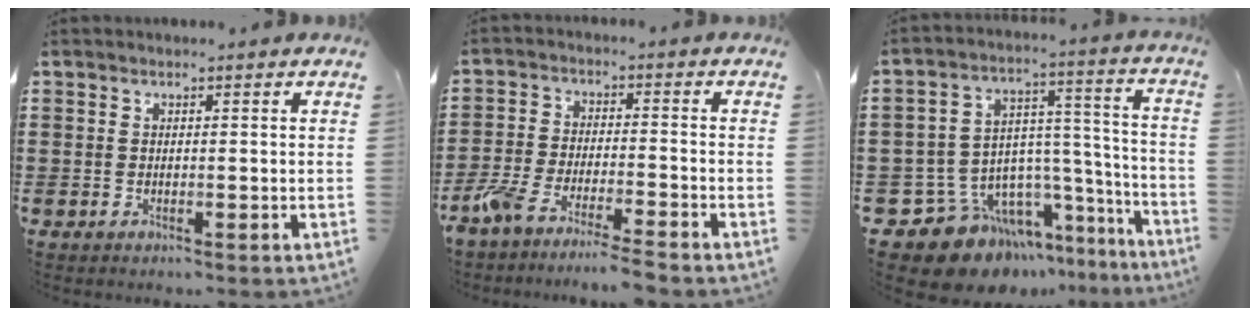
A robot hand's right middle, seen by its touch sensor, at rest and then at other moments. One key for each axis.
{"total": 5.7, "fx": -5.3, "fy": -0.4, "fz": 2.0, "tx": -0.059, "ty": -0.019, "tz": -0.111}
{"total": 11.3, "fx": -9.0, "fy": 6.3, "fz": 2.9, "tx": -0.082, "ty": 0.004, "tz": -0.166}